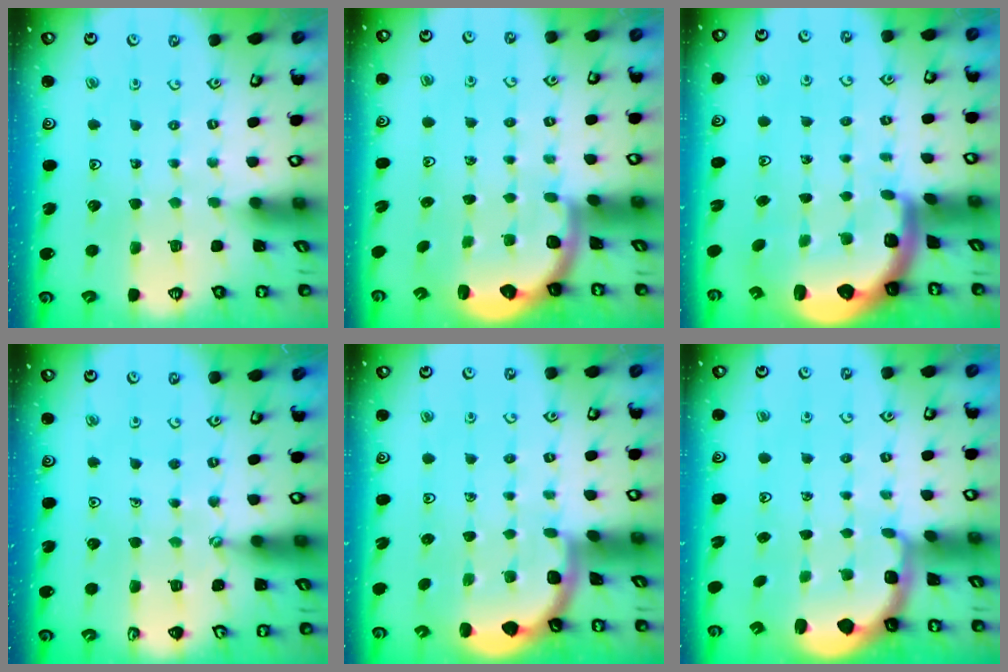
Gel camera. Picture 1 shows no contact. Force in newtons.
{"total": 2.3, "press": 2.1, "slide": 0.8}
{"total": 3.2, "press": 3.0, "slide": 1.0}
{"total": 0.9, "press": 0.9, "slide": 0.1}
{"total": 1.8, "press": 1.8, "slide": 0.0}
{"total": 2.4, "press": 1.1, "slide": 2.2}